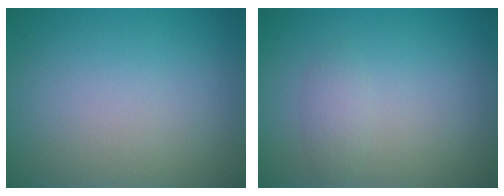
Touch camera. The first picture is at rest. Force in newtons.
{"total": 1.1, "press": 1.1, "slide": 0.0}